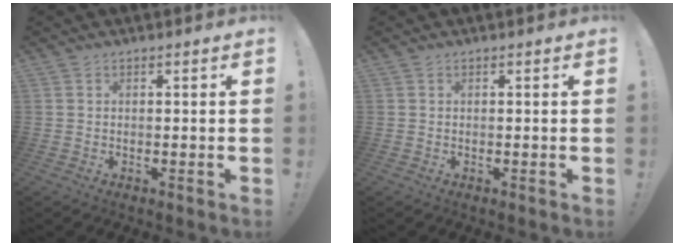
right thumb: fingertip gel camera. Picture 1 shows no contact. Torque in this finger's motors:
{"motor_torque": [0.05, 0.02, -0.14, 0.06, 0.07]}